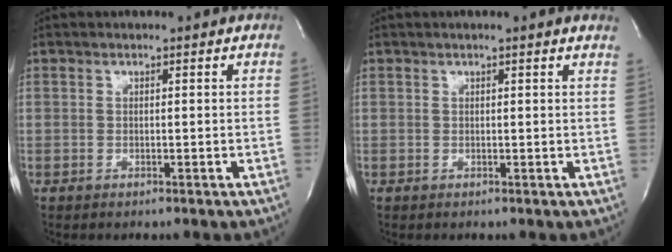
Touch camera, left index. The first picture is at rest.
{"total": 2.1, "force": [1.6, -0.1, 1.3], "torque": [-0.018, 0.010, 0.018]}